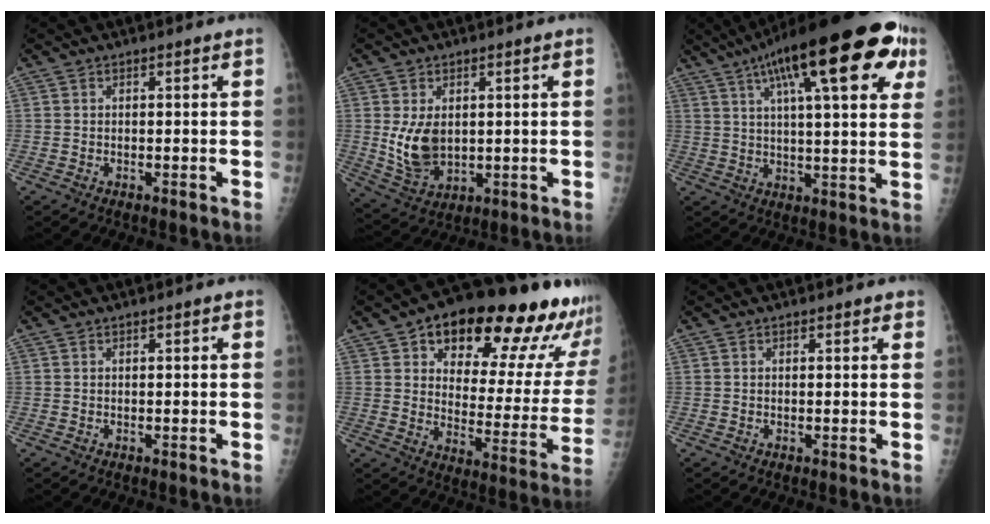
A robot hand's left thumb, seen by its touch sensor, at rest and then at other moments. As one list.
[{"total": 8.4, "force": [0.9, 5.6, 6.1], "torque": [-0.099, -0.016, 0.035]}, {"total": 26.2, "force": [12.2, 7.5, 22.0], "torque": [-0.315, 0.010, 0.173]}, {"total": 0.6, "force": [0.3, 0.1, 0.5], "torque": [-0.007, 0.001, 0.004]}, {"total": 27.0, "force": [17.4, 10.6, 17.7], "torque": [-0.202, -0.056, 0.236]}, {"total": 0.9, "force": [0.7, 0.4, 0.4], "torque": [-0.001, -0.002, 0.006]}]